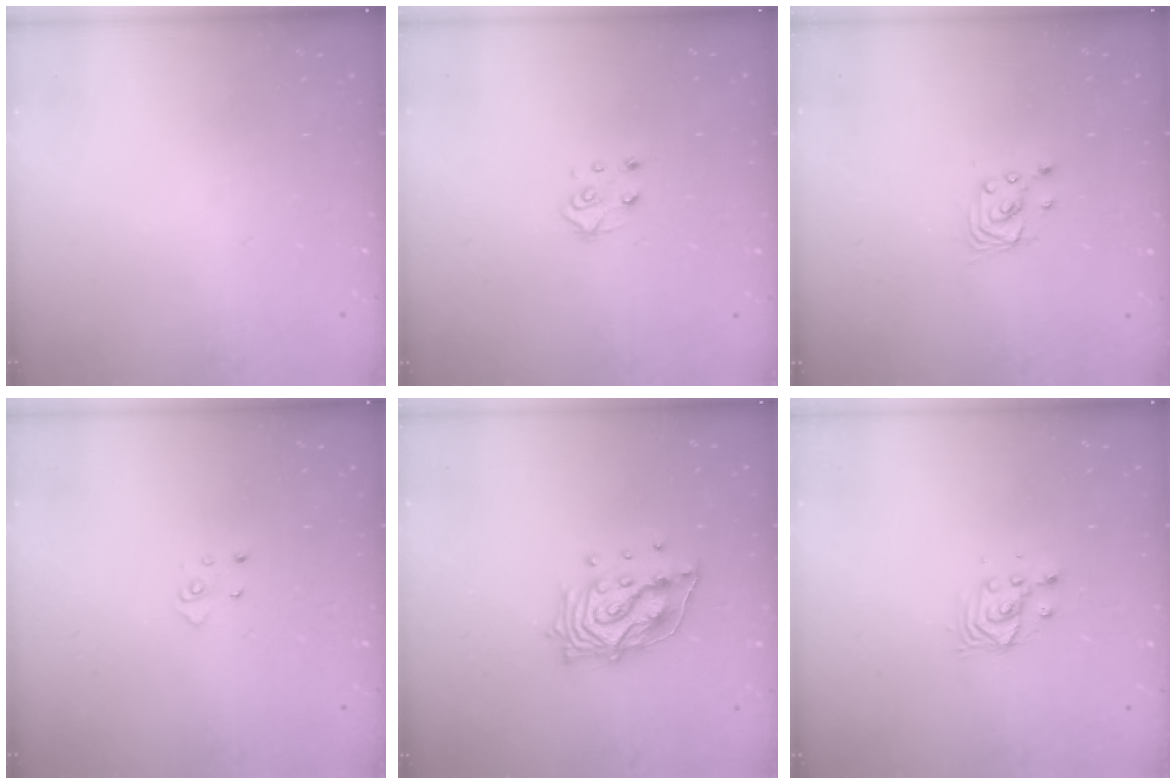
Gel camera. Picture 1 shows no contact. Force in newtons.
{"total": 4.3, "press": 4.3, "slide": 0.5}
{"total": 2.8, "press": 2.8, "slide": 0.2}
{"total": 2.6, "press": 2.6, "slide": 0.3}
{"total": 13.2, "press": 13.2, "slide": 1.3}
{"total": 3.8, "press": 3.8, "slide": 0.3}